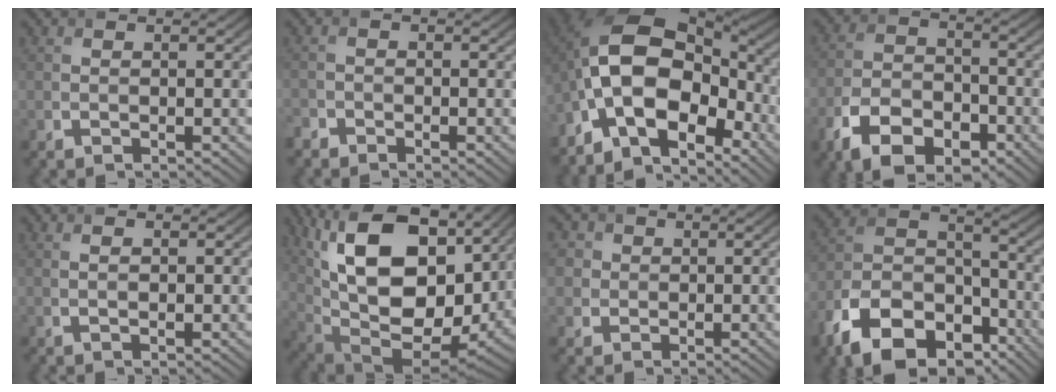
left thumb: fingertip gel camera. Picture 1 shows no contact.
{"total": 1.7, "force": [-1.5, 0.9, 0.2], "torque": [-0.005, -0.003, -0.037]}
{"total": 14.2, "force": [-4.7, 7.9, 10.8], "torque": [-0.210, -0.003, -0.098]}
{"total": 10.1, "force": [-5.9, 5.8, 5.8], "torque": [-0.129, -0.018, -0.114]}
{"total": 1.5, "force": [0.3, 0.3, 1.4], "torque": [-0.022, -0.003, 0.007]}
{"total": 20.6, "force": [6.8, 11.3, 15.9], "torque": [-0.307, 0.028, 0.113]}
{"total": 3.5, "force": [1.1, 3.2, 1.0], "torque": [-0.039, 0.001, 0.014]}
{"total": 15.4, "force": [-9.9, 8.8, 7.9], "torque": [-0.190, -0.030, -0.183]}